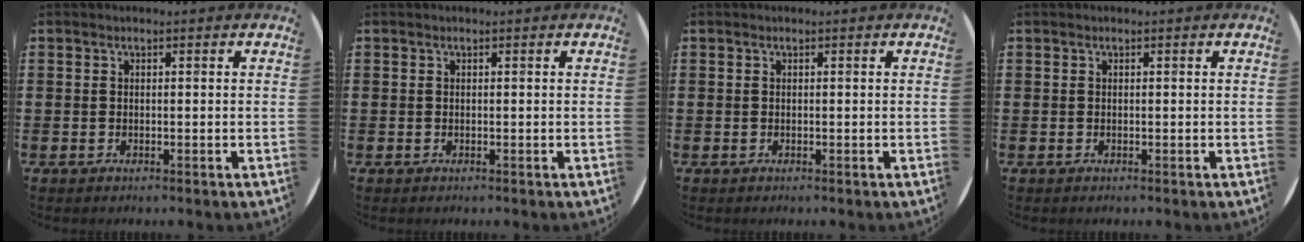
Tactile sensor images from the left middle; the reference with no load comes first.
{"total": 0.0}
{"total": 0.0}
{"total": 0.0}